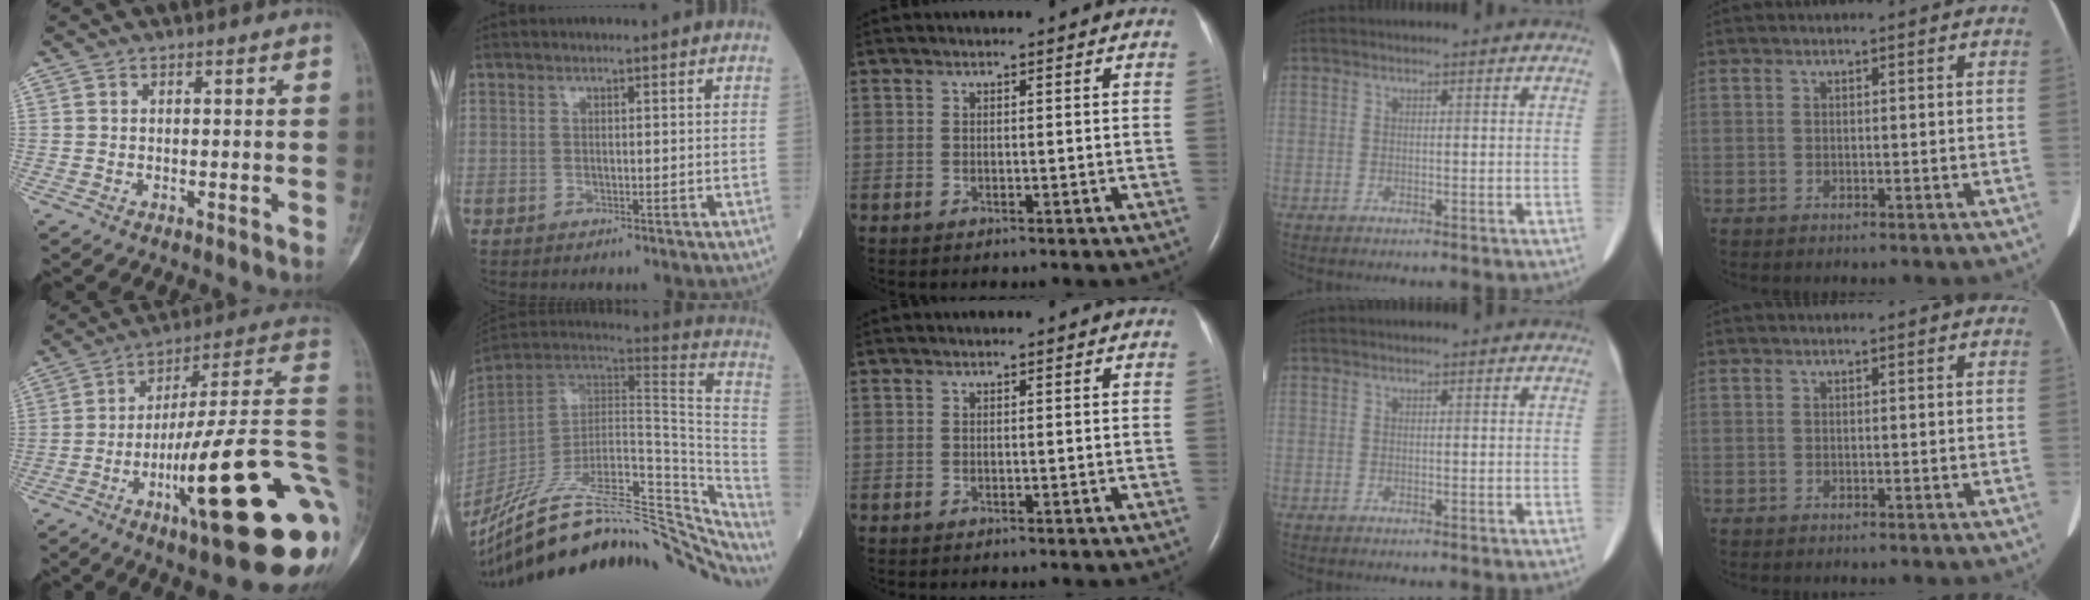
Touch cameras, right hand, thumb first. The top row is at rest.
{"thumb": {"total": 28.4, "force": [-7.9, 5.3, 26.8], "torque": [-0.315, 0.037, -0.117]}, "index": {"total": 36.3, "force": [-29.8, 9.5, 18.5], "torque": [-0.245, -0.030, -0.415]}}